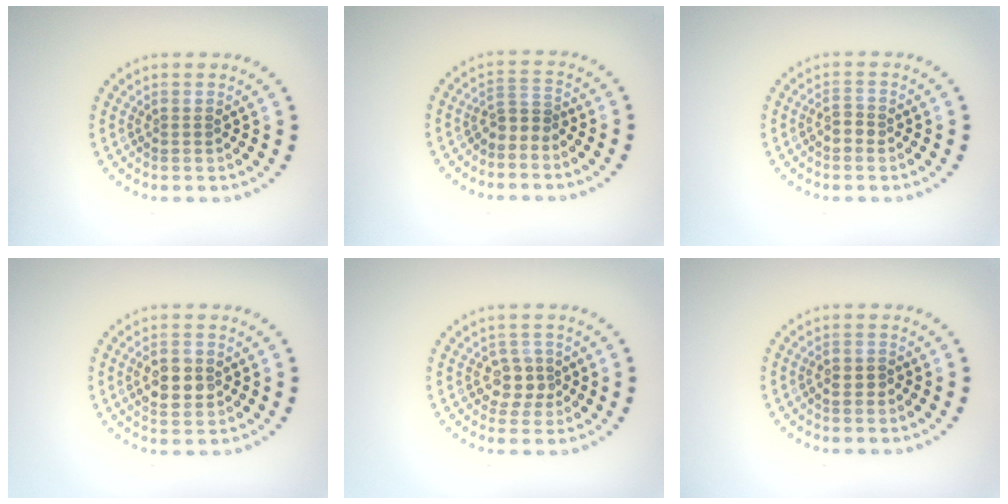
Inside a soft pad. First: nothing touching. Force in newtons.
{"total": 1.8, "press": 1.2, "slide": 1.4}
{"total": 1.2, "press": 1.2, "slide": 0.4}
{"total": 3.0, "press": 3.0, "slide": 0.1}
{"total": 2.5, "press": 2.2, "slide": 1.1}
{"total": 0.8, "press": 0.7, "slide": 0.5}